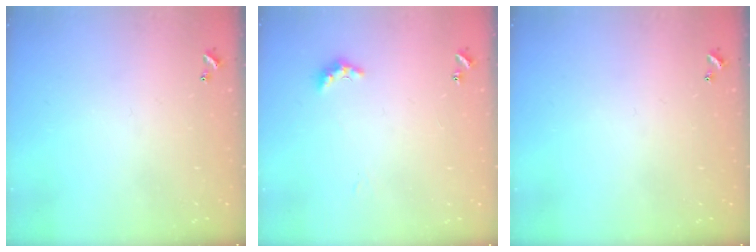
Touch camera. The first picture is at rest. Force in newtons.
{"total": 3.1, "press": 3.1, "slide": 0.7}
{"total": 0.0}